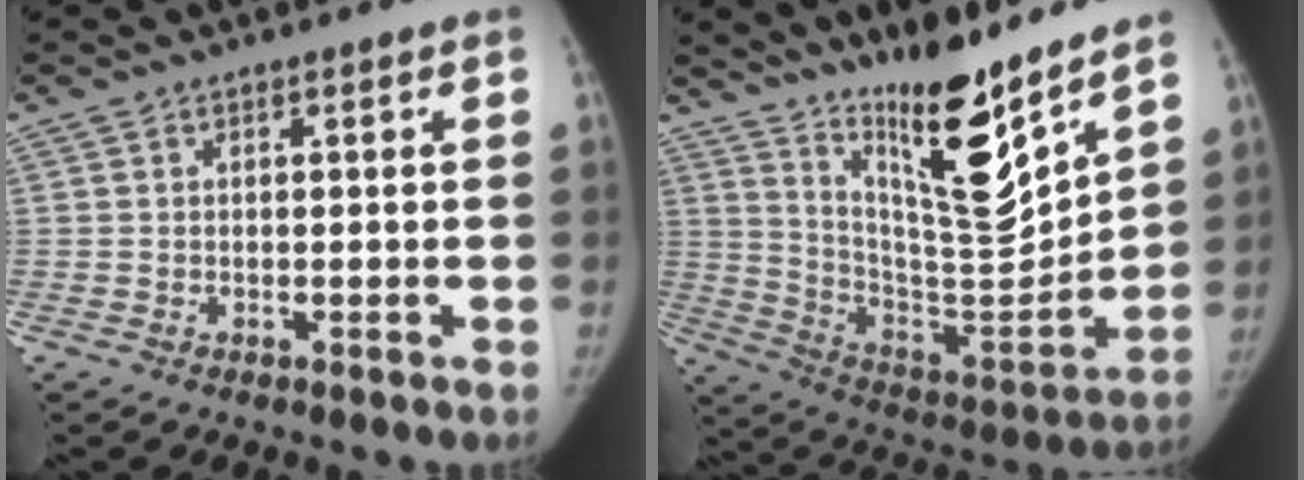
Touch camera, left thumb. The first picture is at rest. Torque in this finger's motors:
{"motor_torque": [1.08, -0.64, 1.49, -1.27, 0.32]}